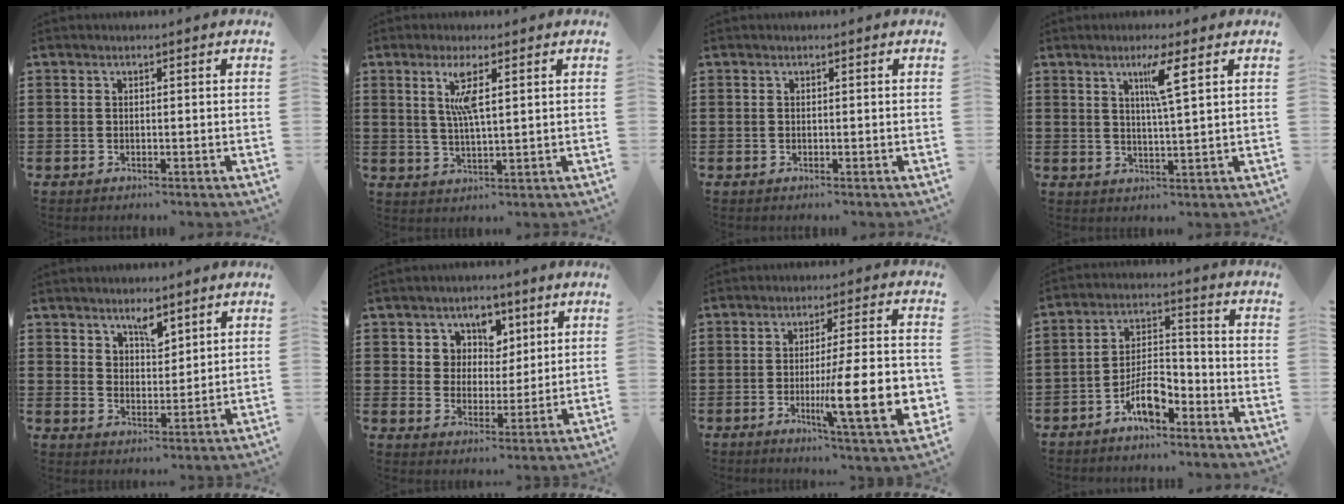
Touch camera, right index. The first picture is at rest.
{"total": 5.2, "force": [1.9, 0.9, 4.8], "torque": [-0.100, 0.003, 0.029]}
{"total": 0.0}
{"total": 5.1, "force": [2.5, -0.2, 4.4], "torque": [-0.079, -0.008, 0.035]}
{"total": 3.8, "force": [3.1, 1.7, 1.4], "torque": [-0.027, -0.001, 0.054]}
{"total": 5.2, "force": [2.5, 4.5, 0.7], "torque": [-0.037, 0.006, 0.041]}
{"total": 15.2, "force": [-3.3, 2.7, 14.5], "torque": [-0.229, -0.016, -0.055]}
{"total": 6.9, "force": [-4.6, 2.7, 4.4], "torque": [-0.092, 0.013, -0.087]}